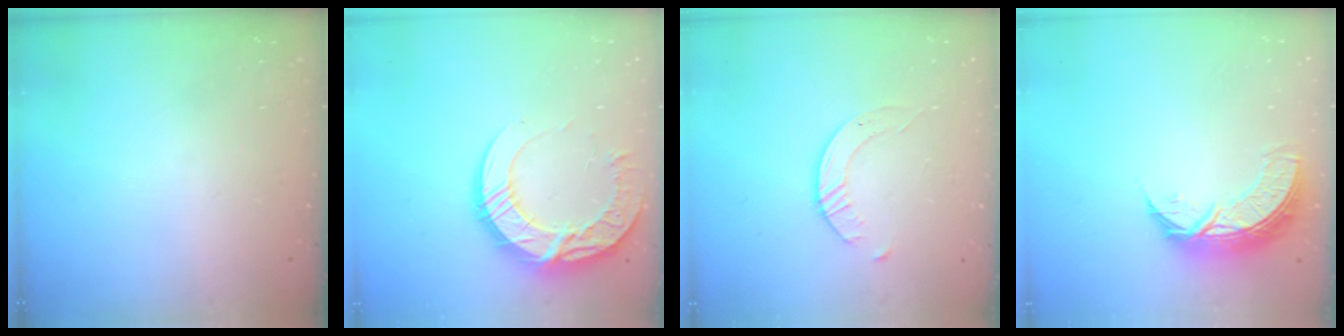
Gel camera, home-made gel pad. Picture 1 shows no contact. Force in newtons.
{"total": 17.2, "press": 17.2, "slide": 0.7}
{"total": 2.7, "press": 2.7, "slide": 0.3}
{"total": 9.2, "press": 9.2, "slide": 0.6}